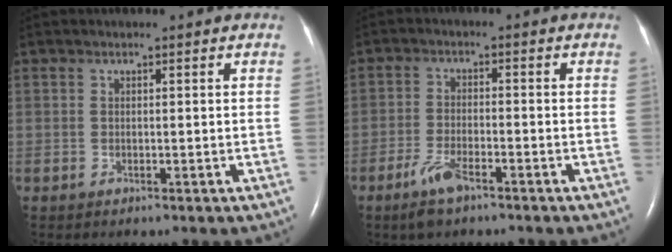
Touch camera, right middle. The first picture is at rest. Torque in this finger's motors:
{"motor_torque": [0.66, -0.60, 0.10, 0.07]}